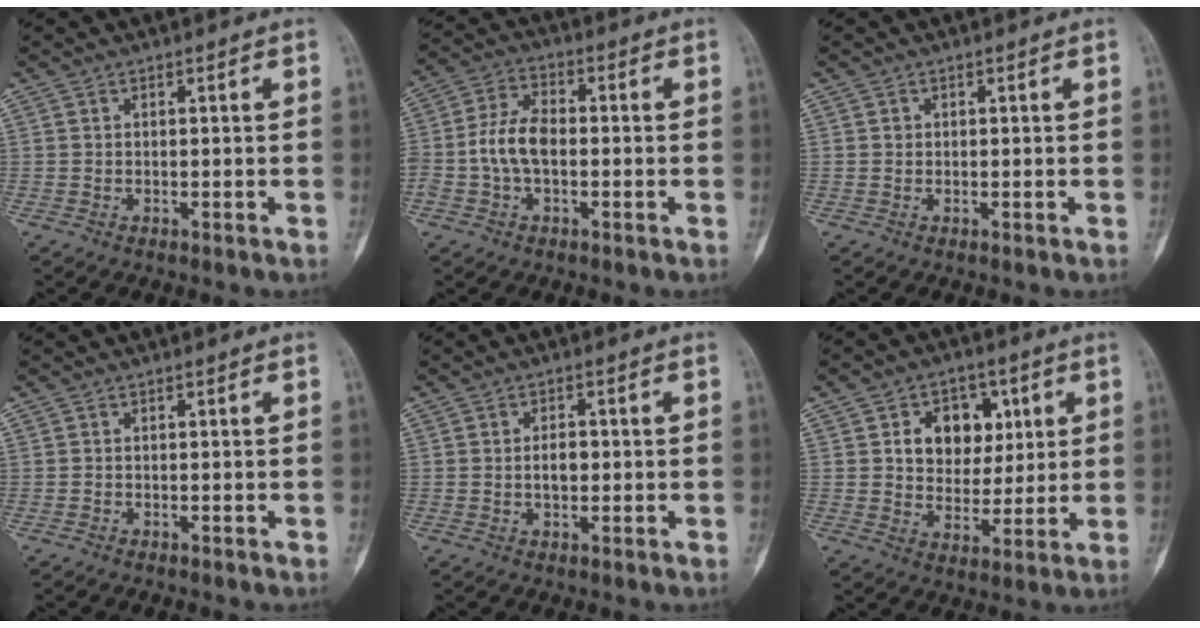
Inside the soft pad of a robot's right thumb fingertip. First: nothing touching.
{"total": 8.0, "force": [-1.2, 4.8, 6.3], "torque": [-0.131, 0.026, -0.029]}
{"total": 0.5, "force": [0.1, 0.5, 0.1], "torque": [0.002, 0.002, 0.002]}
{"total": 0.0}
{"total": 3.0, "force": [-0.1, 1.8, 2.4], "torque": [-0.033, 0.003, -0.003]}
{"total": 10.9, "force": [3.2, 8.4, 6.2], "torque": [-0.043, -0.008, 0.053]}